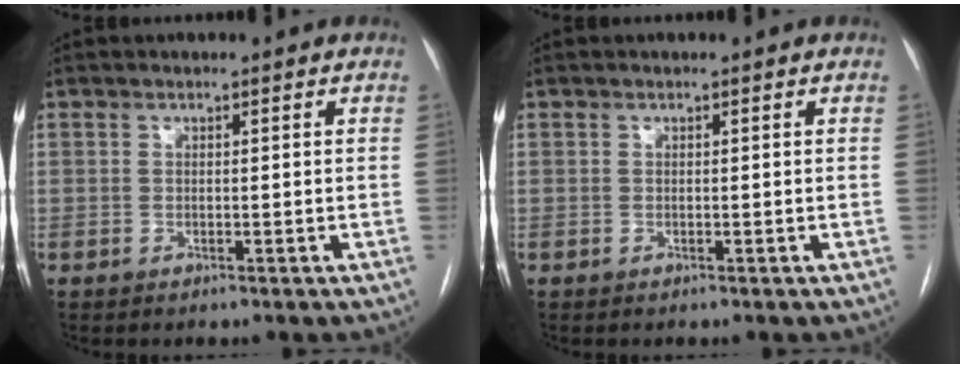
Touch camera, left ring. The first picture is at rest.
{"total": 0.0}